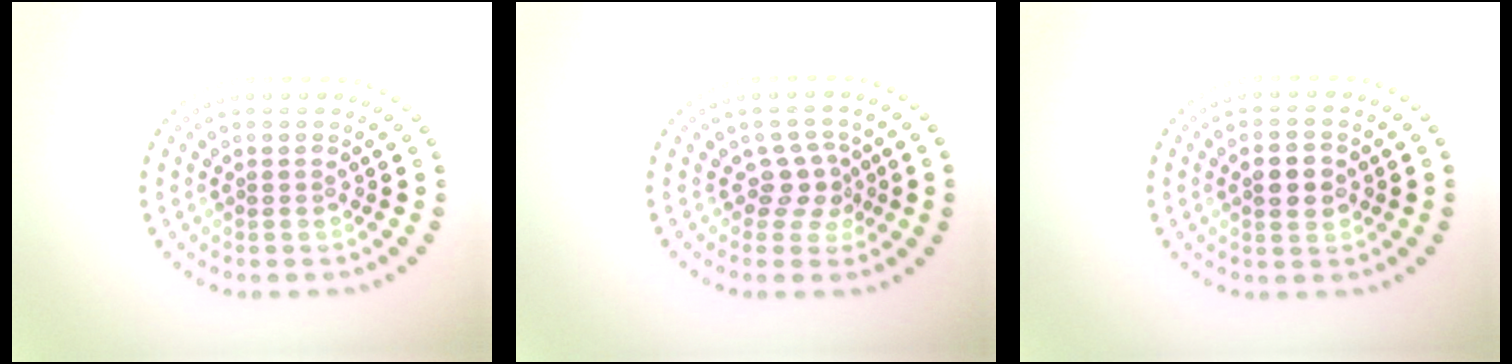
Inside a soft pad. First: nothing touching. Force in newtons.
{"total": 2.2, "press": 1.5, "slide": 1.6}
{"total": 2.8, "press": 2.8, "slide": 0.1}